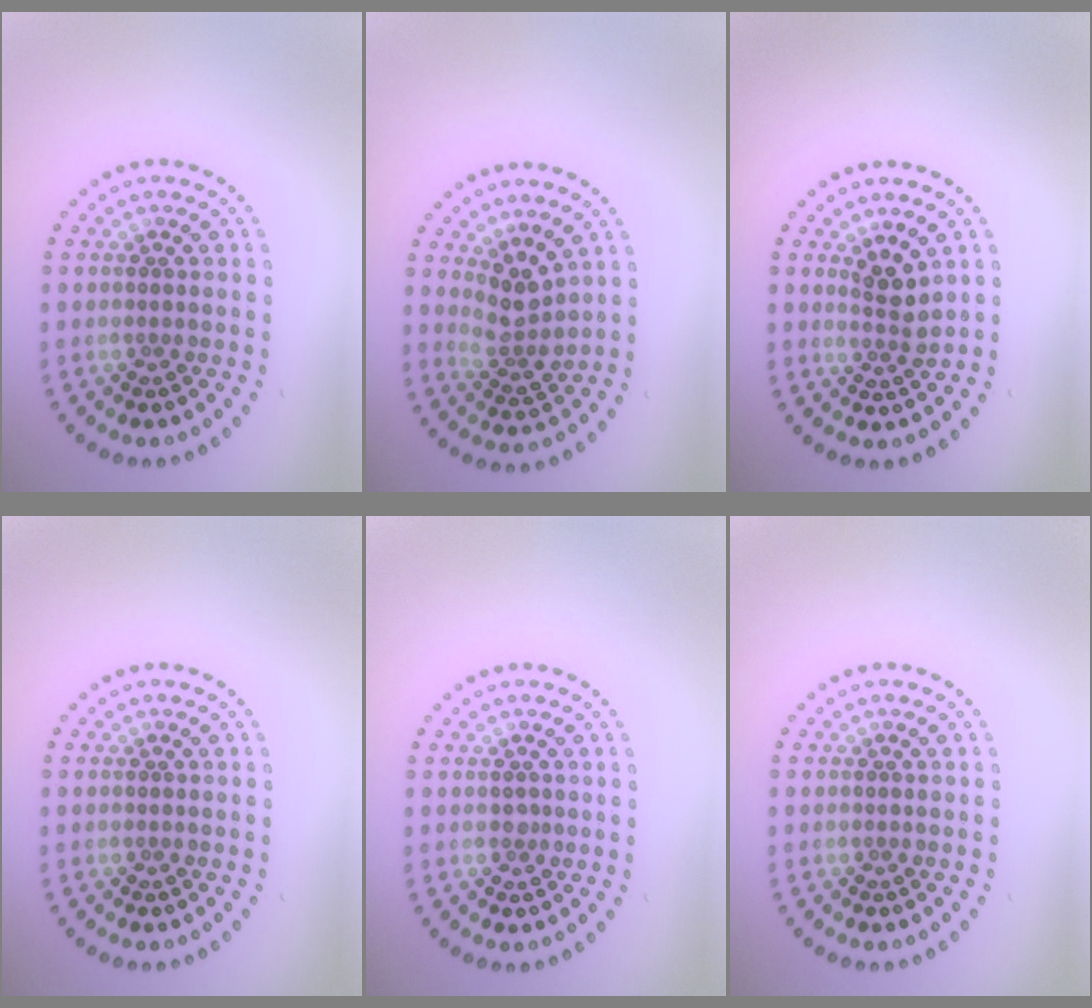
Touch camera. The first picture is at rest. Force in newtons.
{"total": 2.8, "press": 2.2, "slide": 1.8}
{"total": 2.4, "press": 1.8, "slide": 1.5}
{"total": 0.0}
{"total": 0.6, "press": 0.5, "slide": 0.3}
{"total": 0.0}